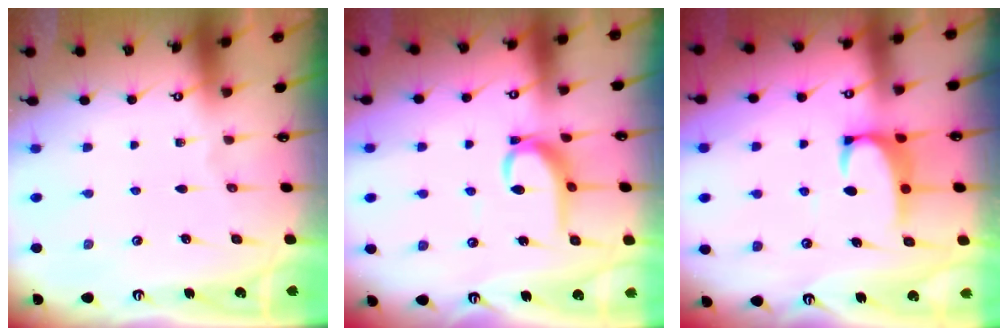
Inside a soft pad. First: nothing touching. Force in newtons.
{"total": 7.4, "press": 7.4, "slide": 0.5}
{"total": 3.0, "press": 2.9, "slide": 0.8}